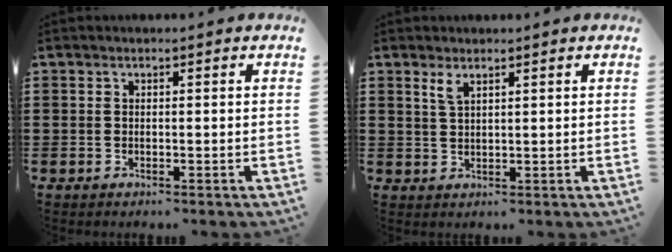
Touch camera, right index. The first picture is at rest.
{"total": 2.0, "force": [1.3, 0.4, 1.4], "torque": [-0.033, 0.000, 0.024]}